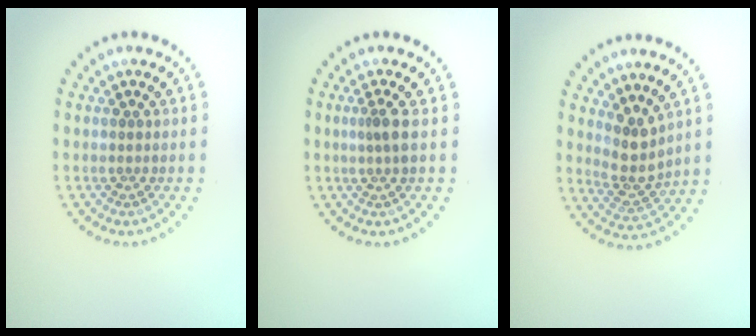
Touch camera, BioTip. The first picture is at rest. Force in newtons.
{"total": 1.7, "press": 1.2, "slide": 1.1}
{"total": 2.9, "press": 2.4, "slide": 1.7}